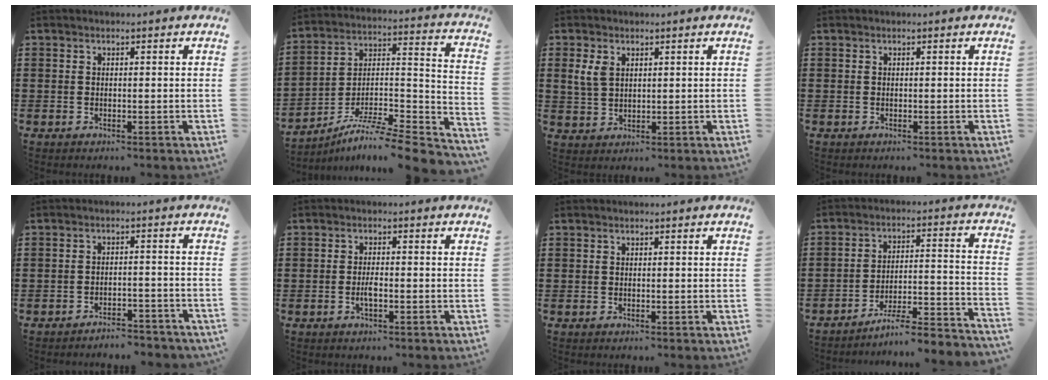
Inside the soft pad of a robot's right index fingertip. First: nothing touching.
{"total": 7.8, "force": [-6.4, 0.9, 4.5], "torque": [-0.071, 0.000, -0.128]}
{"total": 3.4, "force": [1.5, 2.2, 2.1], "torque": [-0.049, 0.008, 0.028]}
{"total": 0.0}
{"total": 3.1, "force": [-3.1, 0.2, 0.3], "torque": [-0.009, 0.002, -0.064]}
{"total": 2.1, "force": [-0.7, 0.4, 2.0], "torque": [-0.045, -0.005, -0.014]}
{"total": 0.0}
{"total": 5.6, "force": [-4.9, 0.2, 2.8], "torque": [-0.045, -0.014, -0.096]}